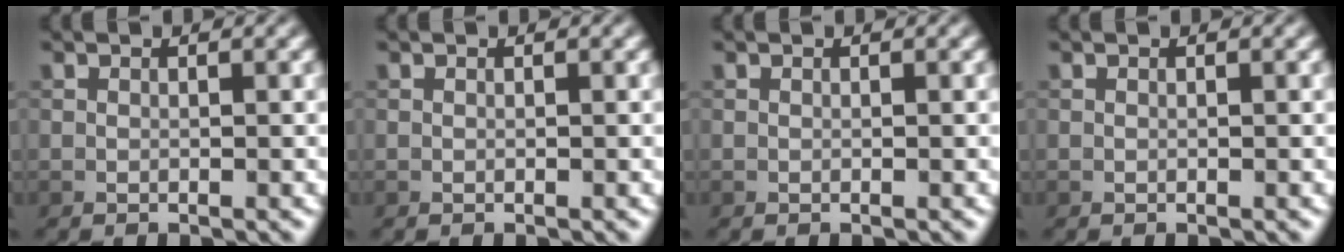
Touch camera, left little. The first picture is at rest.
{"total": 0.0}
{"total": 0.0}
{"total": 0.0}